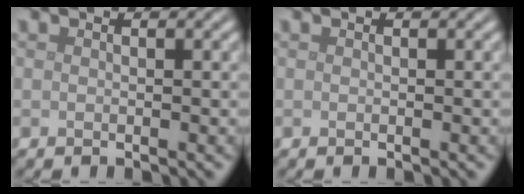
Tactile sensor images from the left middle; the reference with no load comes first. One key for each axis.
{"total": 0.0}